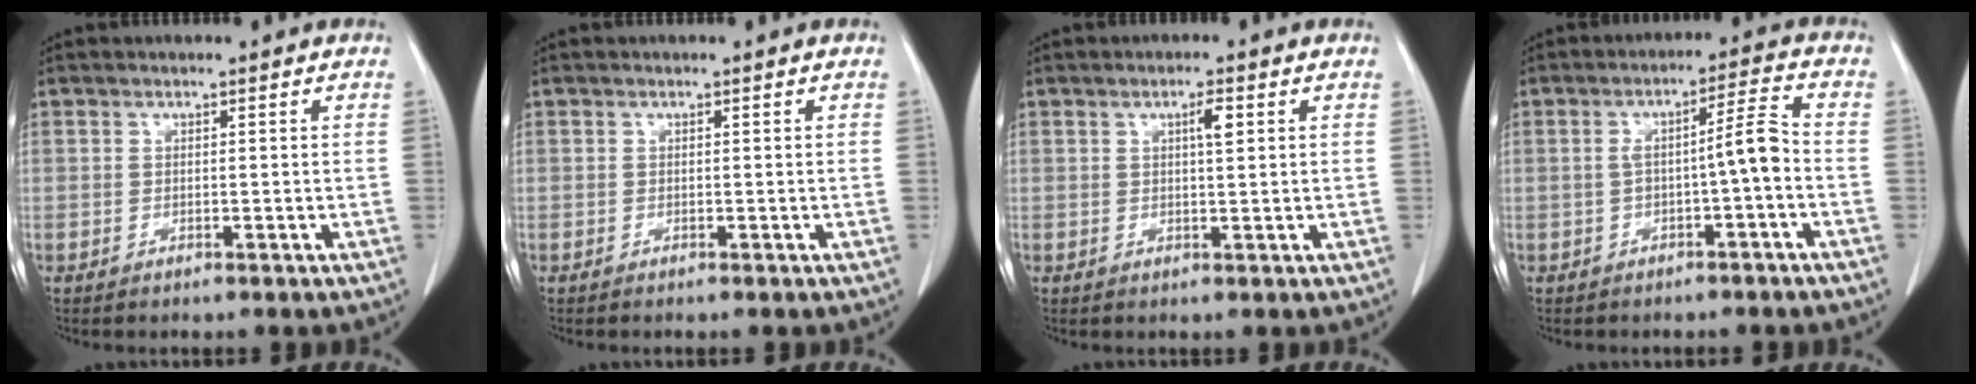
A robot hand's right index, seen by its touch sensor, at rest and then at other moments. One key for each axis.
{"total": 0.0}
{"total": 2.3, "fx": 0.8, "fy": 0.3, "fz": 2.1, "tx": -0.035, "ty": 0.000, "tz": 0.012}
{"total": 5.3, "fx": -1.3, "fy": 0.0, "fz": 5.1, "tx": -0.081, "ty": 0.020, "tz": -0.016}